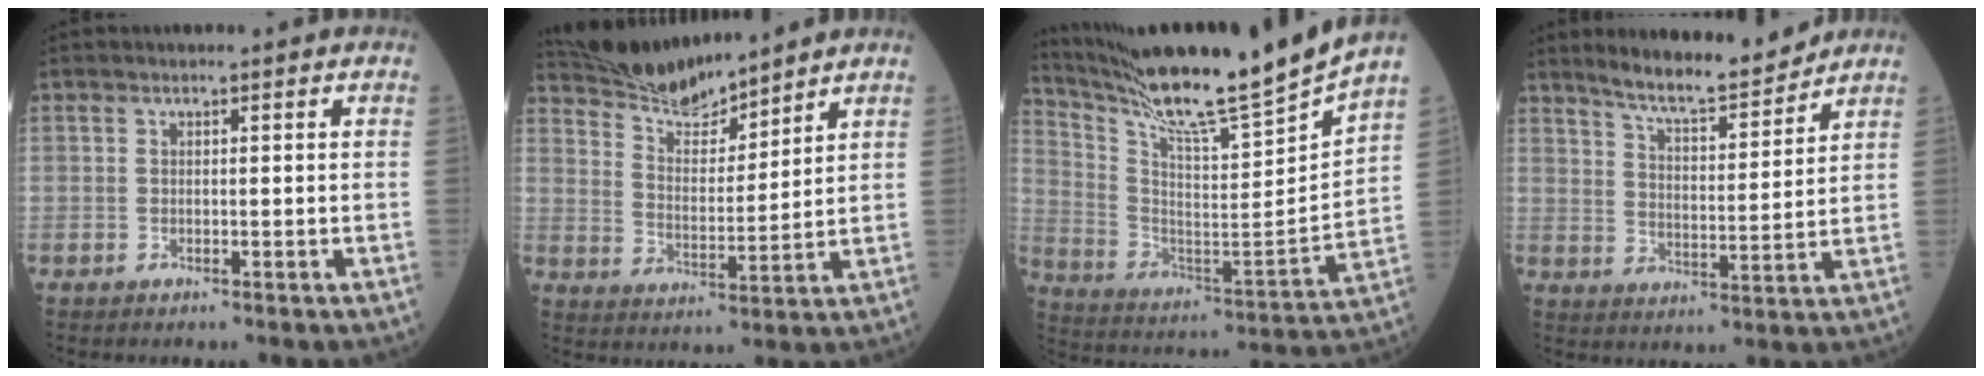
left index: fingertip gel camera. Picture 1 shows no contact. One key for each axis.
{"total": 9.9, "fx": 9.7, "fy": 0.7, "fz": 2.0, "tx": -0.053, "ty": 0.006, "tz": 0.187}
{"total": 21.8, "fx": 19.1, "fy": -2.8, "fz": 10.0, "tx": -0.185, "ty": -0.071, "tz": 0.308}
{"total": 9.5, "fx": 8.8, "fy": 0.7, "fz": 3.5, "tx": -0.065, "ty": -0.005, "tz": 0.149}